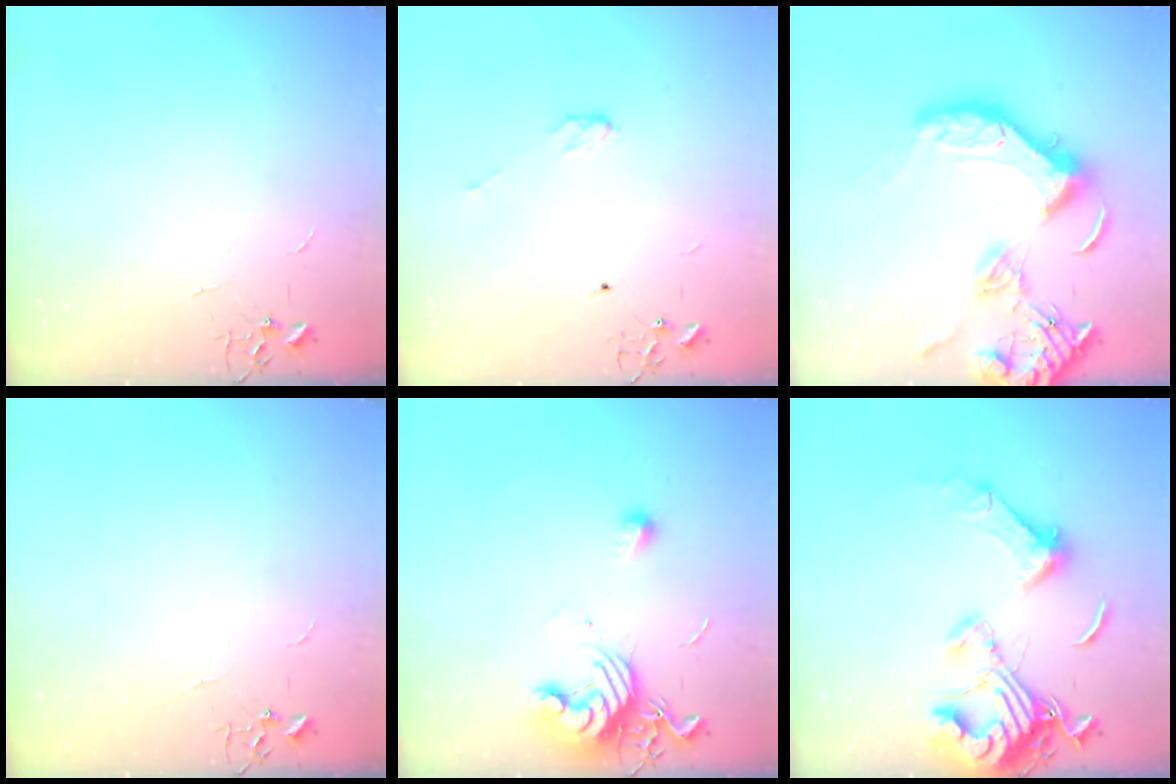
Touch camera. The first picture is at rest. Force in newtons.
{"total": 3.8, "press": 3.8, "slide": 0.5}
{"total": 20.1, "press": 19.9, "slide": 2.5}
{"total": 0.0}
{"total": 12.4, "press": 12.4, "slide": 0.4}
{"total": 17.4, "press": 17.4, "slide": 1.8}